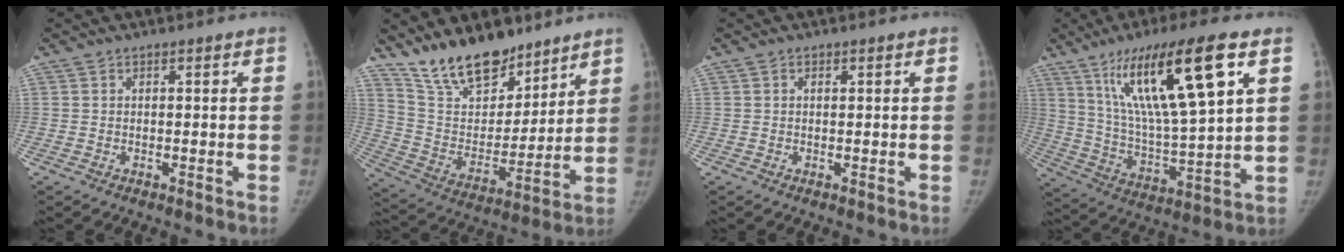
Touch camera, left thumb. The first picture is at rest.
{"total": 16.9, "force": [13.5, 7.3, 7.1], "torque": [-0.075, -0.080, 0.245]}
{"total": 0.6, "force": [0.2, 0.3, 0.5], "torque": [-0.008, 0.000, 0.003]}
{"total": 21.7, "force": [9.9, 4.1, 18.8], "torque": [-0.324, -0.033, 0.178]}